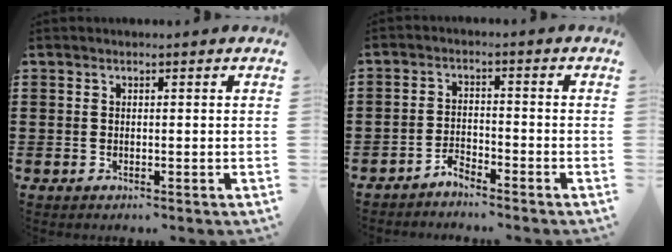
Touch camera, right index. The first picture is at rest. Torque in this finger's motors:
{"motor_torque": [1.75, 0.39, -0.15, -0.12]}